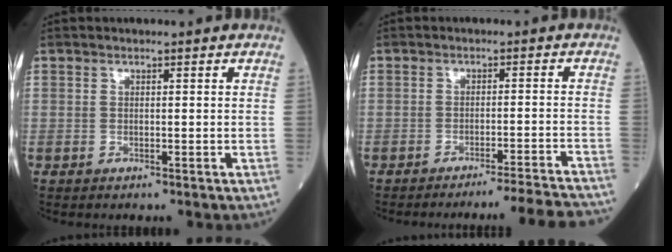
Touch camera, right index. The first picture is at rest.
{"total": 11.5, "force": [-11.0, -2.2, 2.6], "torque": [-0.002, -0.019, -0.141]}